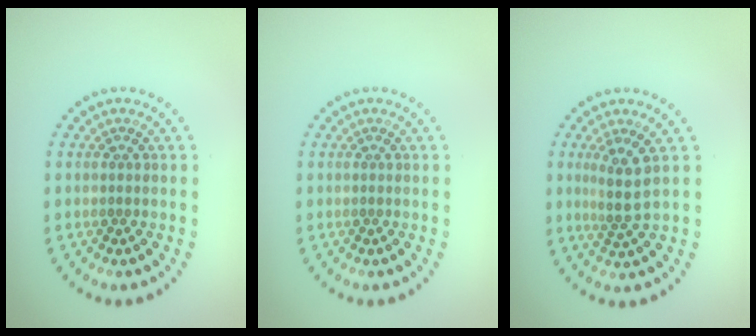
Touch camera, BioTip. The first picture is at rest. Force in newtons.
{"total": 0.0}
{"total": 2.7, "press": 2.0, "slide": 1.8}